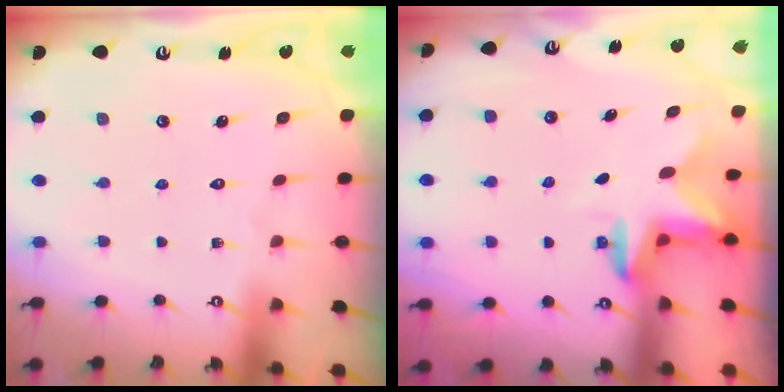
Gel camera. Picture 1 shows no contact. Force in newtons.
{"total": 2.5, "press": 2.5, "slide": 0.5}